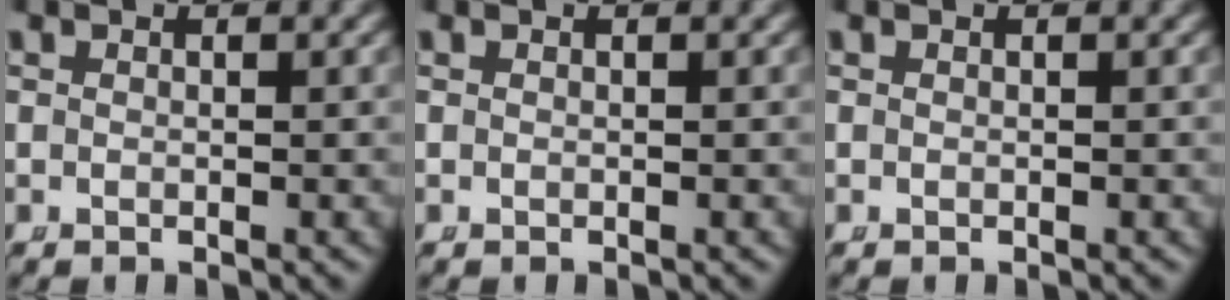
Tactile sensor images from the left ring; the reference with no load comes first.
{"total": 0.0}
{"total": 0.0}